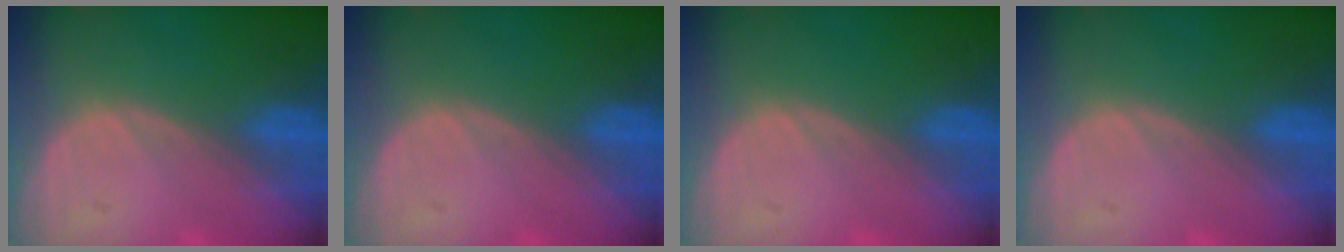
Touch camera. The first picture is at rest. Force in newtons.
{"total": 0.0}
{"total": 0.0}
{"total": 0.0}